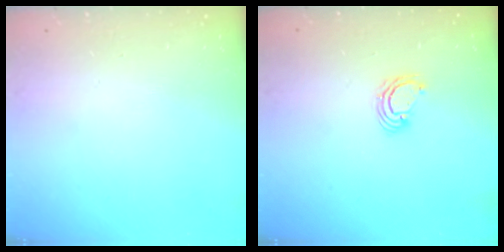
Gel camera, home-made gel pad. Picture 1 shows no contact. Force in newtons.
{"total": 3.8, "press": 3.8, "slide": 0.1}